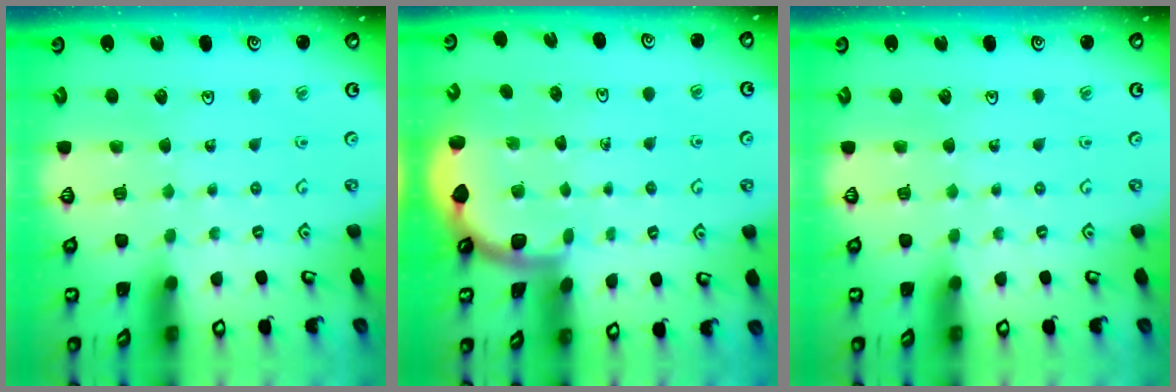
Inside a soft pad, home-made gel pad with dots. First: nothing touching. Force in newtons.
{"total": 1.9, "press": 1.9, "slide": 0.0}
{"total": 0.0}